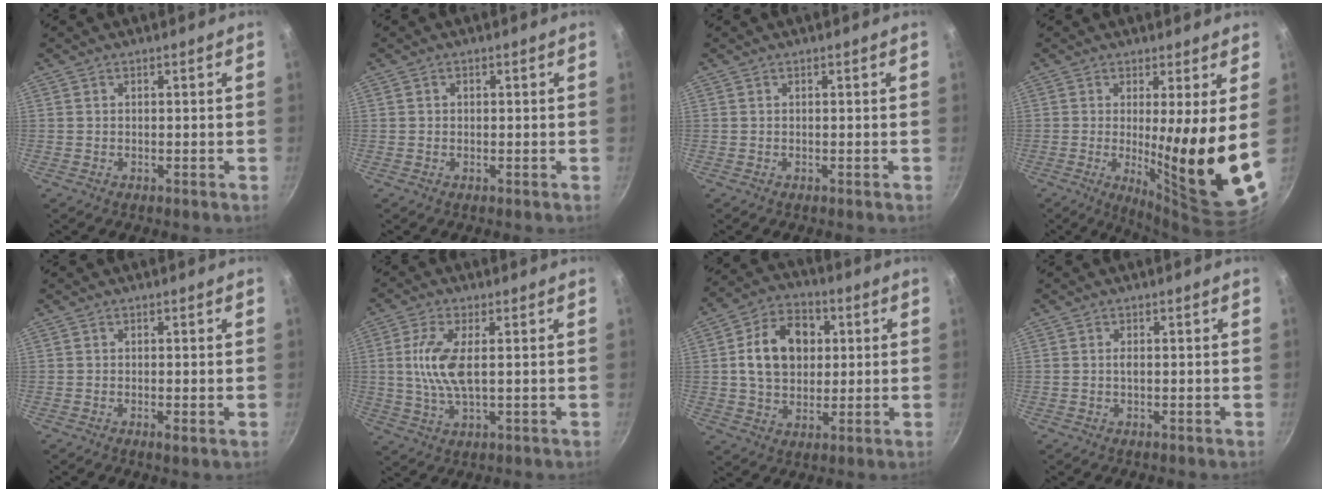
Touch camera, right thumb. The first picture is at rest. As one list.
[{"total": 0.7, "force": [0.0, 0.7, 0.2], "torque": [-0.002, 0.002, -0.001]}, {"total": 0.0}, {"total": 14.1, "force": [0.4, 1.1, 14.0], "torque": [-0.207, -0.044, 0.015]}, {"total": 1.3, "force": [-0.4, 0.3, 1.2], "torque": [-0.024, -0.004, -0.006]}, {"total": 8.3, "force": [0.9, 3.1, 7.6], "torque": [-0.164, -0.001, 0.018]}, {"total": 14.0, "force": [2.5, 10.4, 9.0], "torque": [-0.122, 0.012, 0.034]}, {"total": 0.8, "force": [0.0, 0.3, 0.8], "torque": [-0.015, 0.001, -0.001]}]